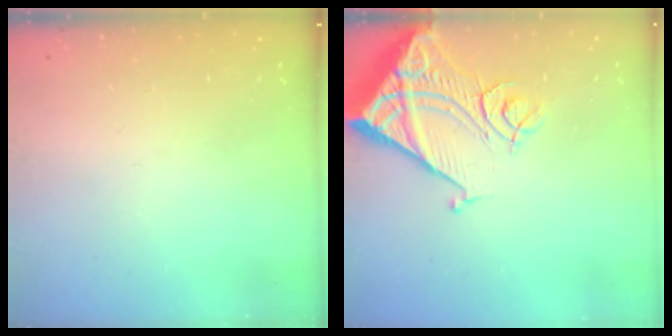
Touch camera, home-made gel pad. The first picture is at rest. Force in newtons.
{"total": 14.6, "press": 14.5, "slide": 2.0}